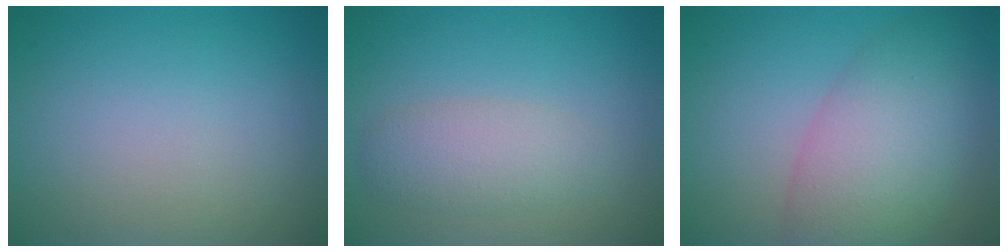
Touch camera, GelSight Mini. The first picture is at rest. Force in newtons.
{"total": 3.0, "press": 3.0, "slide": 0.1}
{"total": 6.7, "press": 6.7, "slide": 0.4}